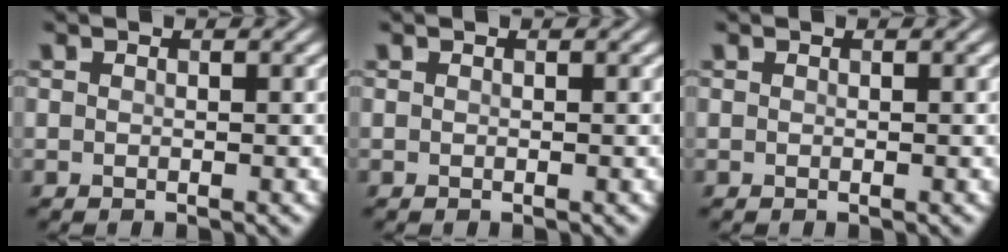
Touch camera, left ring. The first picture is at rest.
{"total": 0.0}
{"total": 0.0}